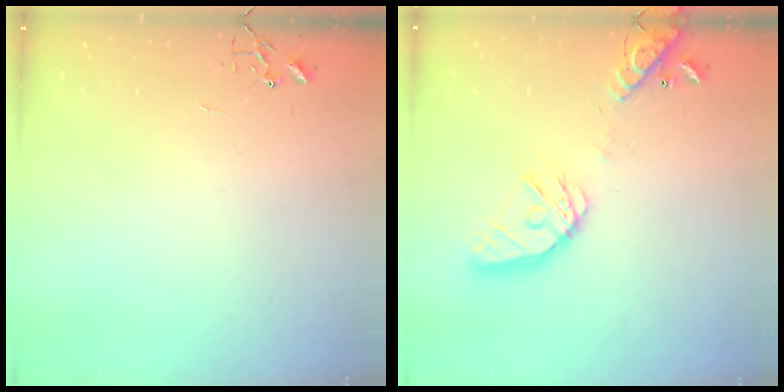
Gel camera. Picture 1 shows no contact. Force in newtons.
{"total": 17.6, "press": 17.3, "slide": 2.8}